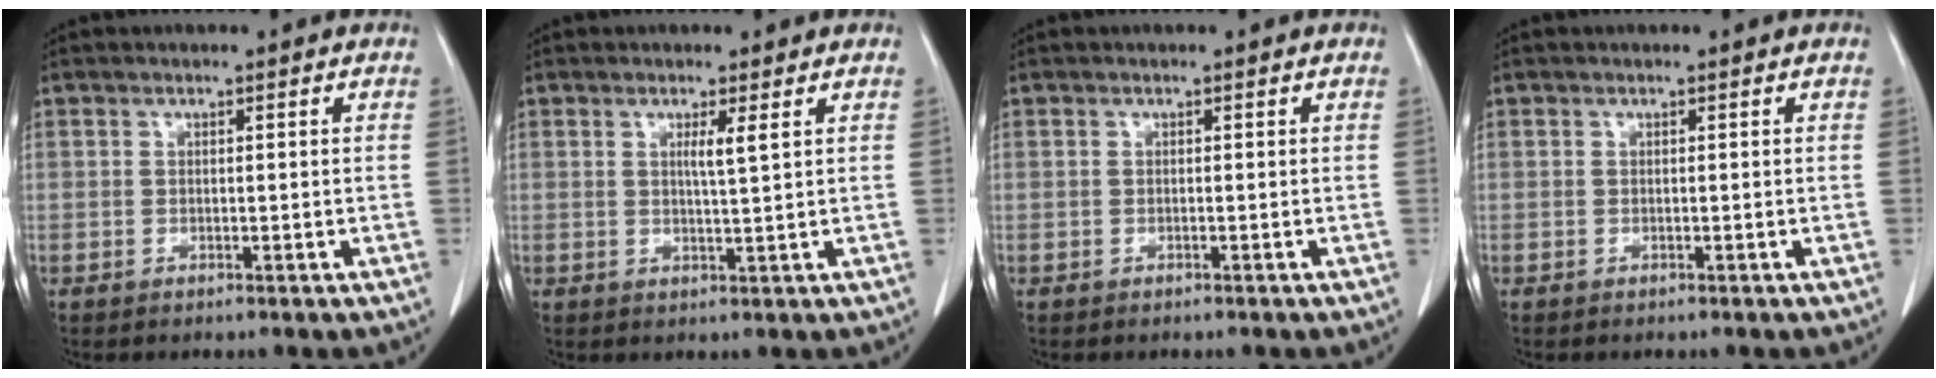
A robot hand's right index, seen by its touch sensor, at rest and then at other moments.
{"total": 2.4, "force": [0.9, -0.3, 2.2], "torque": [-0.042, -0.004, 0.017]}
{"total": 0.0}
{"total": 0.0}